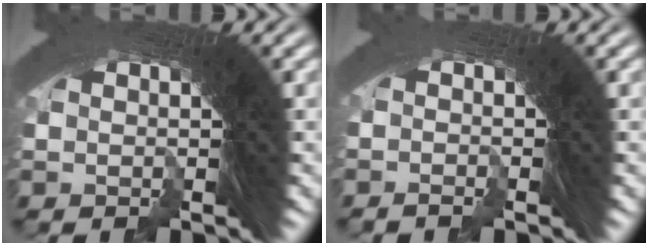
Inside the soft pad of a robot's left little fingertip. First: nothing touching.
{"total": 1.4, "force": [-1.1, -0.3, -0.9], "torque": [0.011, -0.004, -0.019]}